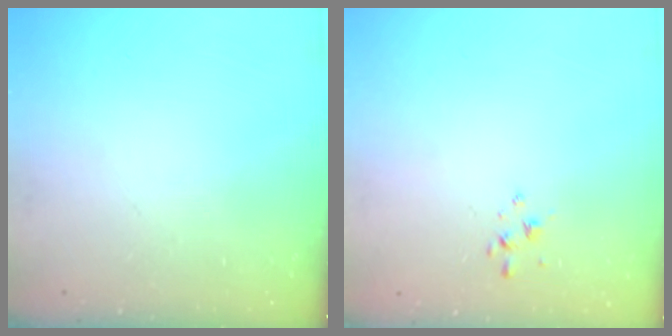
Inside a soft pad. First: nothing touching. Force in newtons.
{"total": 2.0, "press": 1.9, "slide": 0.6}